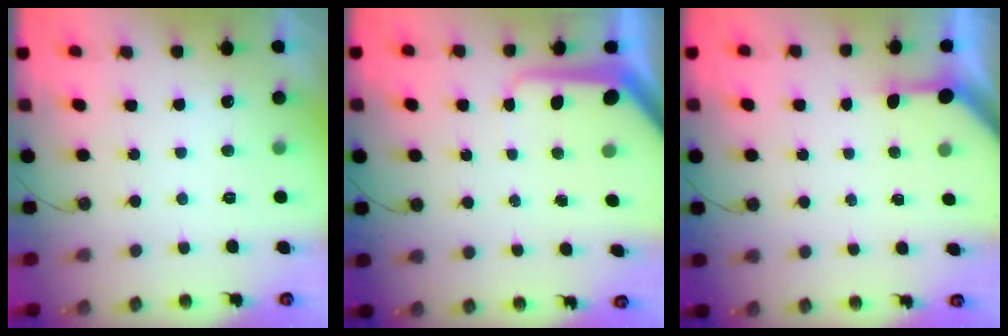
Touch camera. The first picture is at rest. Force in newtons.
{"total": 10.2, "press": 10.1, "slide": 1.1}
{"total": 3.0, "press": 3.0, "slide": 0.3}